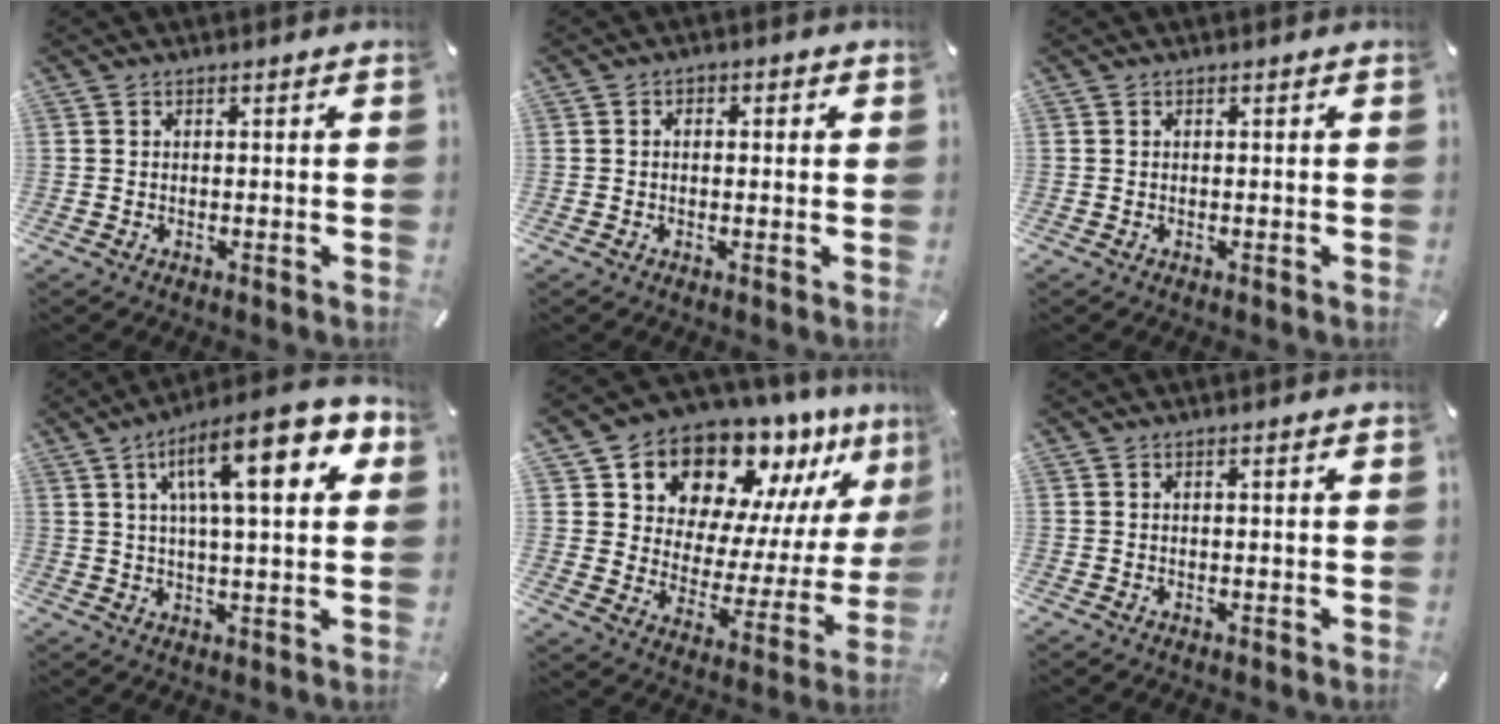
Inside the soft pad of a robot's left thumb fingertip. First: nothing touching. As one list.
[{"total": 1.6, "force": [-0.3, 1.2, 0.9], "torque": [-0.017, 0.006, -0.007]}, {"total": 0.0}, {"total": 17.7, "force": [7.4, 5.2, 15.2], "torque": [-0.238, -0.020, 0.111]}, {"total": 14.8, "force": [13.3, 6.2, 1.9], "torque": [-0.042, -0.143, 0.231]}, {"total": 0.8, "force": [0.3, 0.0, 0.7], "torque": [-0.012, 0.001, 0.005]}]